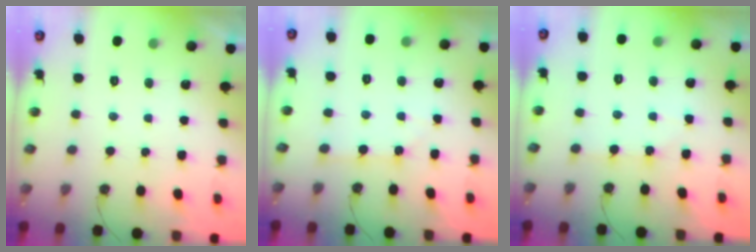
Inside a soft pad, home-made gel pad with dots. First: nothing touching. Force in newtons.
{"total": 1.5, "press": 1.5, "slide": 0.3}
{"total": 3.7, "press": 3.6, "slide": 0.6}